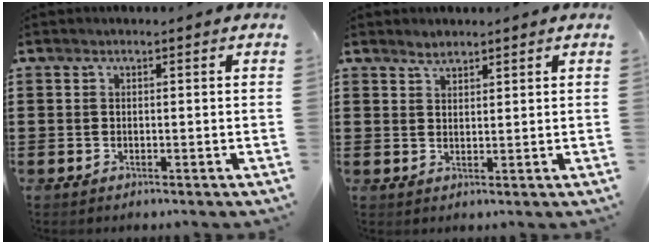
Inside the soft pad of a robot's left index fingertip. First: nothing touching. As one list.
[{"total": 1.0, "force": [0.9, 0.3, 0.3], "torque": [-0.008, 0.001, 0.018]}]